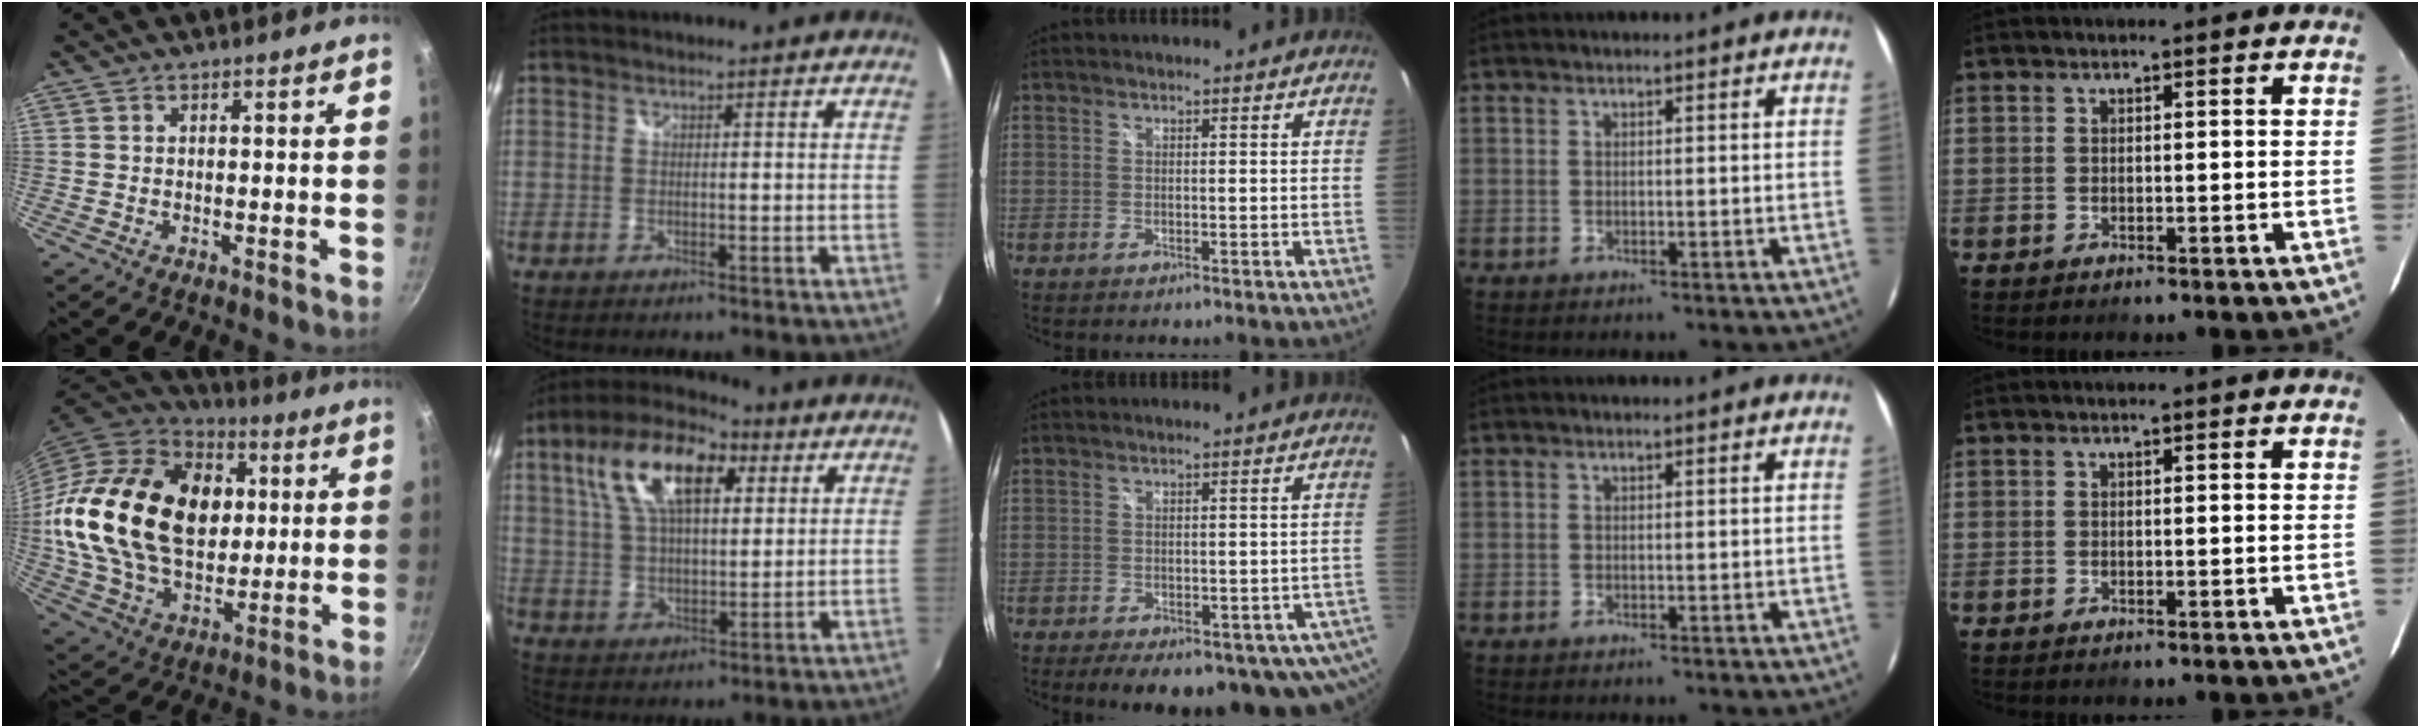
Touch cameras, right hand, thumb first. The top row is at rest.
{"thumb": {"total": 31.8, "force": [4.6, 21.4, 23.0], "torque": [-0.396, 0.011, 0.086]}, "index": {"total": 16.1, "force": [6.6, 7.7, 12.5], "torque": [-0.235, 0.036, 0.112]}, "middle": {"total": 14.4, "force": [-8.4, 6.2, 9.9], "torque": [-0.155, -0.042, -0.096]}}